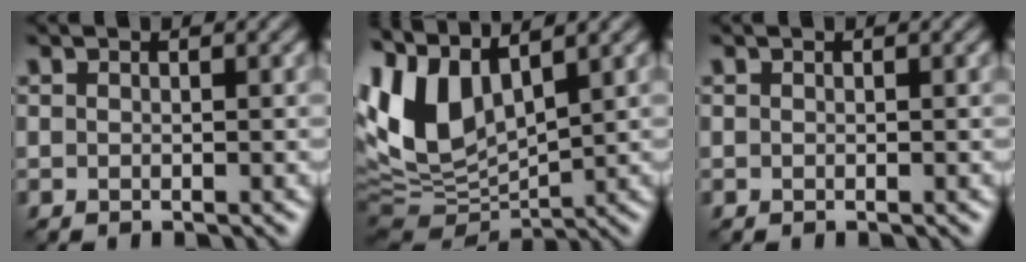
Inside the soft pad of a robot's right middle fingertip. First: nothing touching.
{"total": 8.7, "force": [3.0, 4.7, 6.7], "torque": [-0.161, 0.005, 0.051]}
{"total": 0.0}